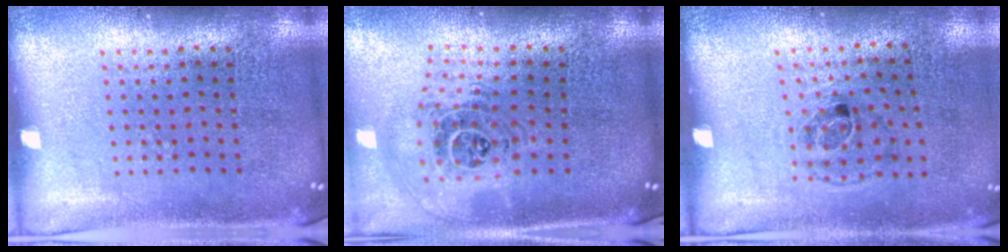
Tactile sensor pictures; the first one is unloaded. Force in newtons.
{"total": 1.6, "press": 1.4, "slide": 0.8}
{"total": 1.1, "press": 0.7, "slide": 0.9}